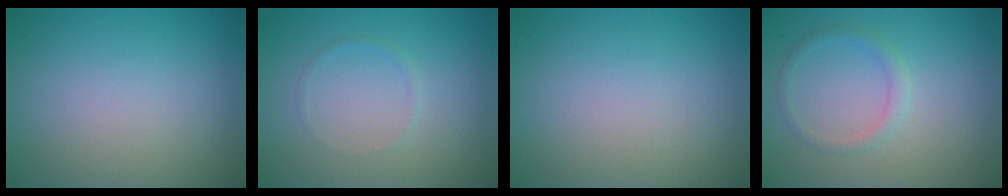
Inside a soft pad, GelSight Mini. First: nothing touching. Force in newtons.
{"total": 0.6, "press": 0.6, "slide": 0.1}
{"total": 0.0}
{"total": 1.4, "press": 1.4, "slide": 0.1}